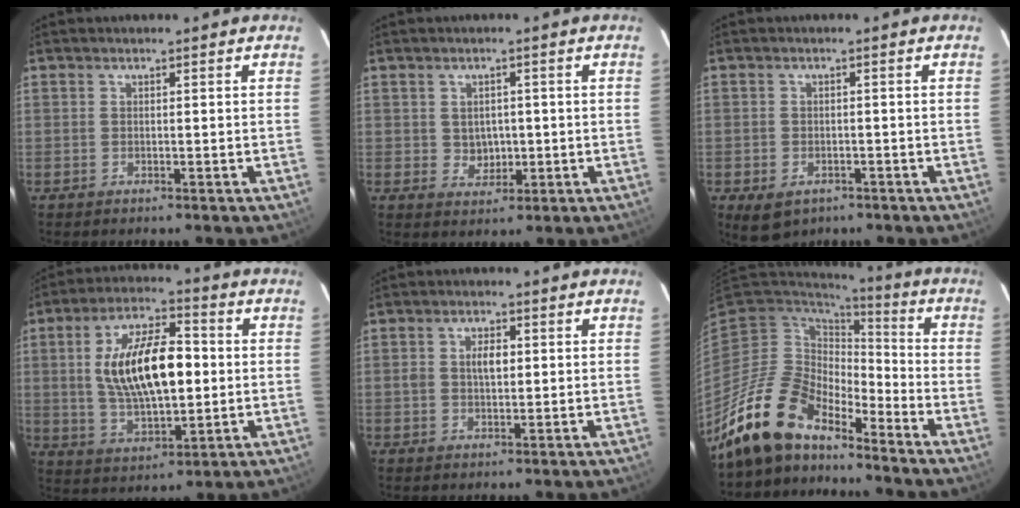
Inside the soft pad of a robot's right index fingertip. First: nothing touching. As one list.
[{"total": 3.8, "force": [0.0, 3.4, 1.6], "torque": [-0.028, 0.005, 0.008]}, {"total": 5.4, "force": [-2.9, 3.7, 2.6], "torque": [-0.054, -0.009, -0.035]}, {"total": 16.7, "force": [1.1, 7.0, 15.1], "torque": [-0.279, 0.010, 0.028]}, {"total": 3.7, "force": [0.5, 2.2, 3.0], "torque": [-0.051, 0.008, 0.009]}, {"total": 14.5, "force": [-12.2, 5.4, 5.6], "torque": [-0.108, 0.008, -0.231]}]